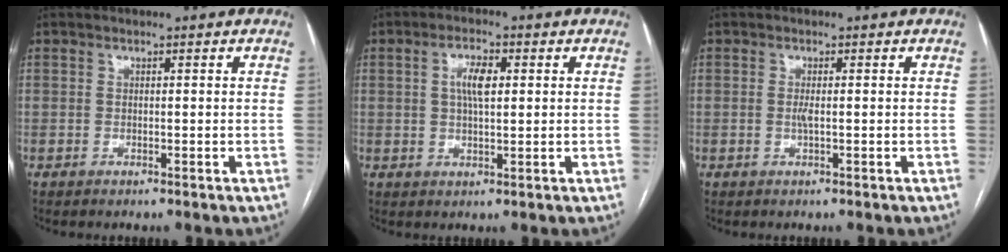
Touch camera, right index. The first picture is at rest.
{"total": 4.5, "force": [1.0, 1.6, 4.1], "torque": [-0.079, 0.009, 0.018]}
{"total": 1.4, "force": [-0.3, 0.1, 1.3], "torque": [-0.032, -0.001, -0.007]}